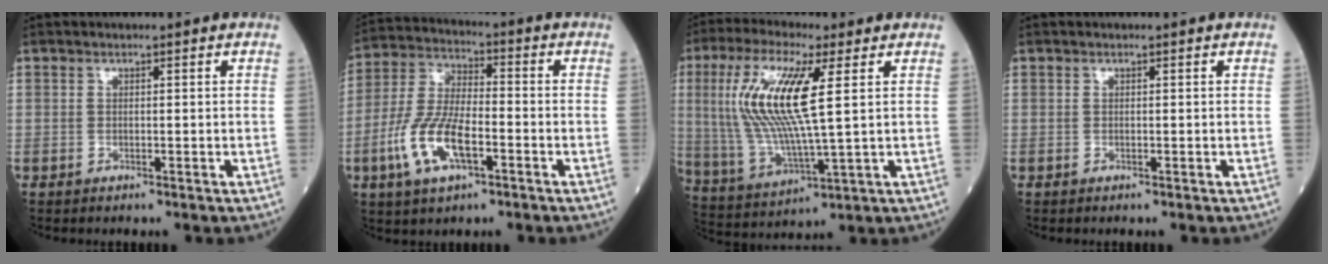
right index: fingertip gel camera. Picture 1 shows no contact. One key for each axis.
{"total": 12.1, "fx": -4.4, "fy": 4.4, "fz": 10.4, "tx": -0.227, "ty": 0.002, "tz": -0.084}
{"total": 14.9, "fx": 3.4, "fy": 2.1, "fz": 14.4, "tx": -0.322, "ty": 0.001, "tz": 0.066}
{"total": 0.0}